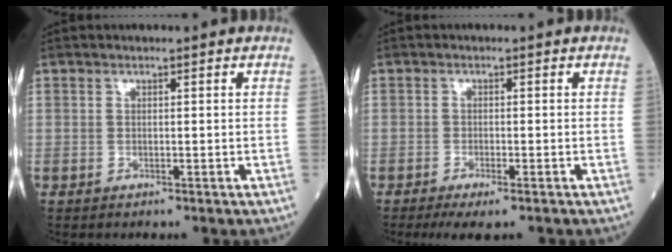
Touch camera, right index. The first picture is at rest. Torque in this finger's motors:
{"motor_torque": [0.24, -0.25, -0.03, 0.01]}